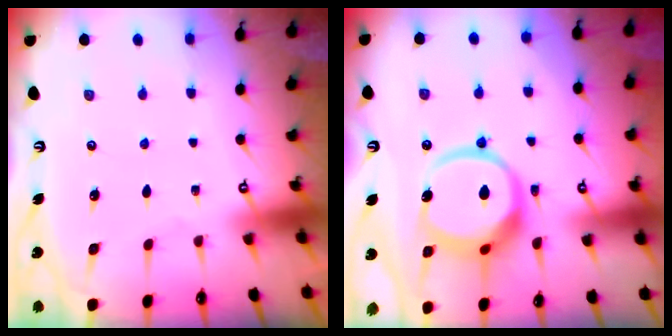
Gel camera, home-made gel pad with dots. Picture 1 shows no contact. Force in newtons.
{"total": 12.8, "press": 12.8, "slide": 1.5}